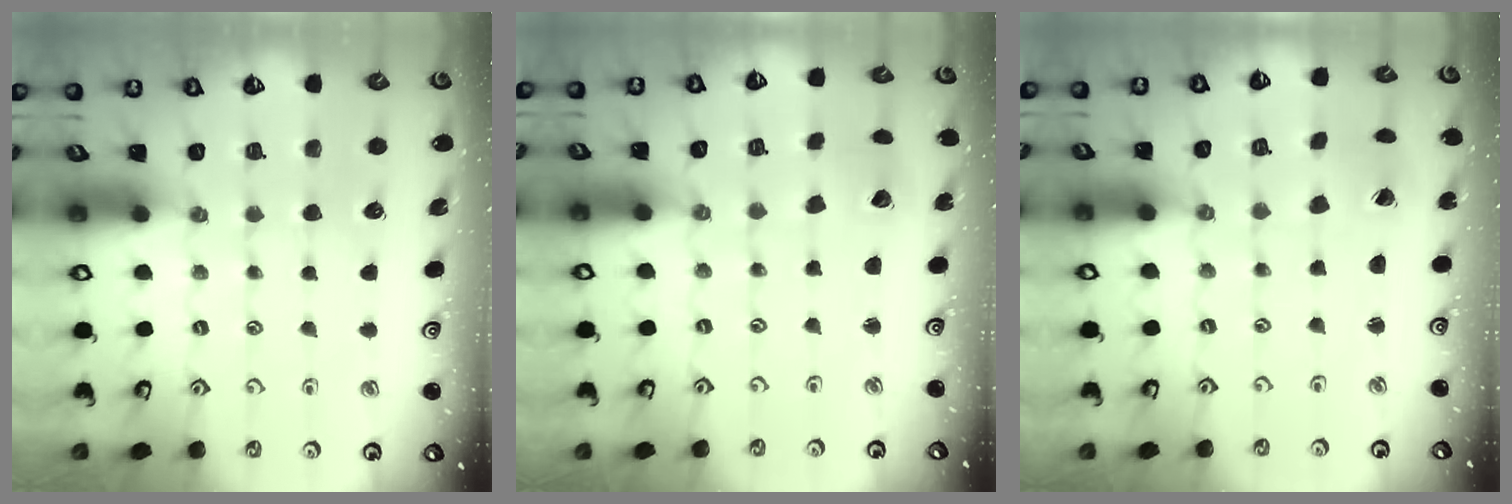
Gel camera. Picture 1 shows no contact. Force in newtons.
{"total": 2.4, "press": 2.4, "slide": 0.3}
{"total": 1.5, "press": 1.5, "slide": 0.1}